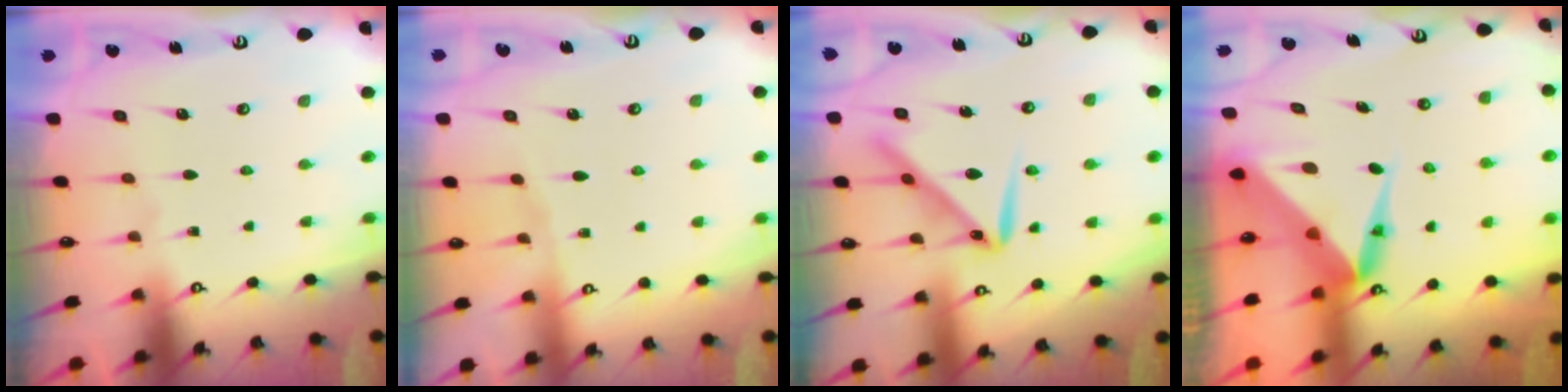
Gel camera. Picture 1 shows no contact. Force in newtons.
{"total": 3.0, "press": 2.9, "slide": 0.6}
{"total": 12.2, "press": 12.2, "slide": 0.7}
{"total": 8.7, "press": 8.6, "slide": 0.5}